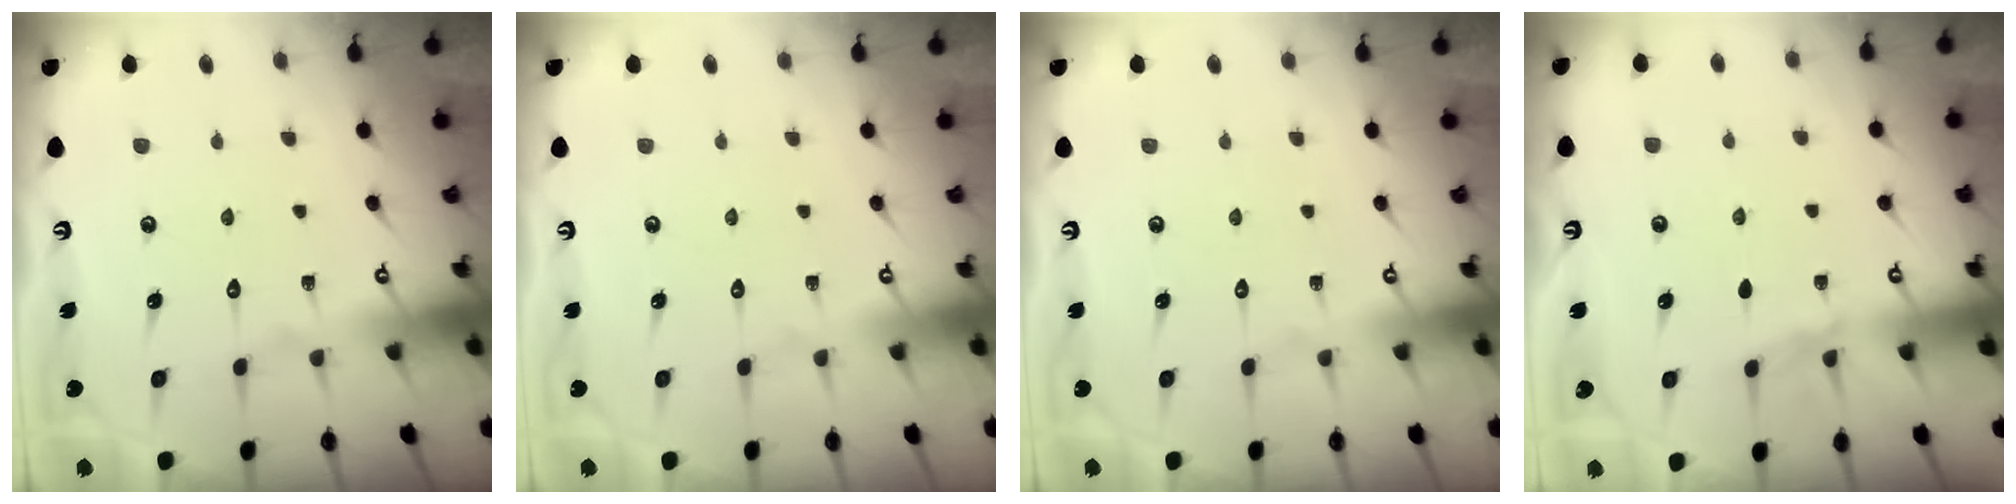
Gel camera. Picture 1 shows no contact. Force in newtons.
{"total": 0.0}
{"total": 0.0}
{"total": 1.8, "press": 1.8, "slide": 0.3}